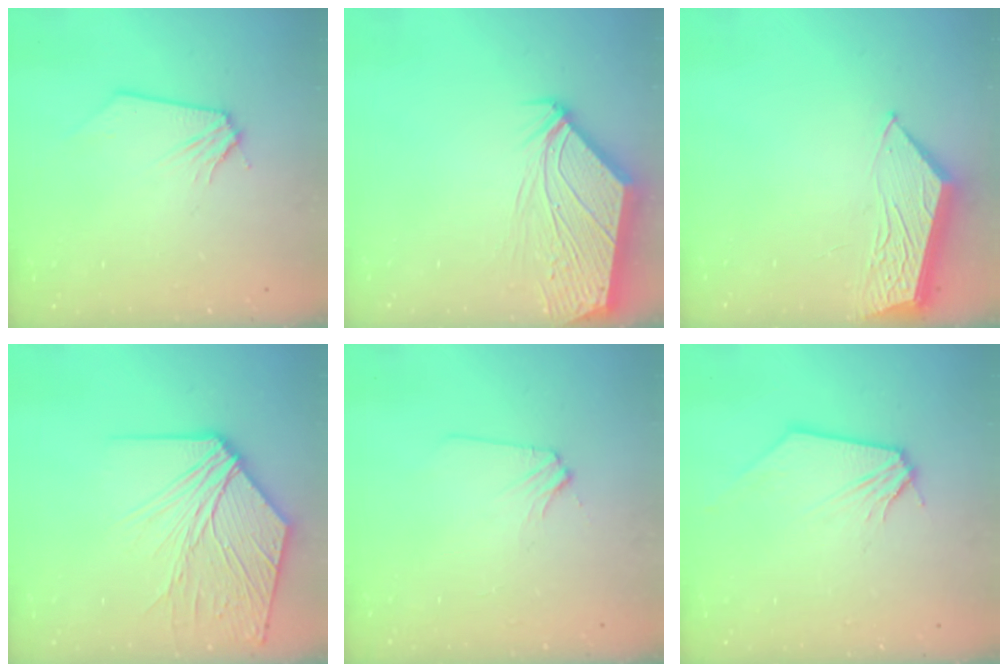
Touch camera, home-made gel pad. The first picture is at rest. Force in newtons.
{"total": 7.1, "press": 7.0, "slide": 1.0}
{"total": 4.5, "press": 4.4, "slide": 0.4}
{"total": 11.6, "press": 11.5, "slide": 1.4}
{"total": 2.3, "press": 2.3, "slide": 0.3}
{"total": 0.0}